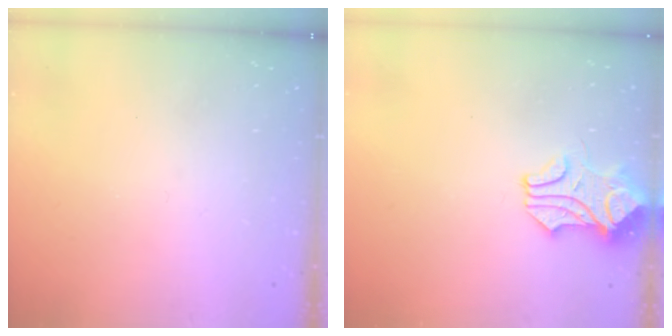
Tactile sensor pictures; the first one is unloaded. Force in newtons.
{"total": 0.7, "press": 0.7, "slide": 0.2}